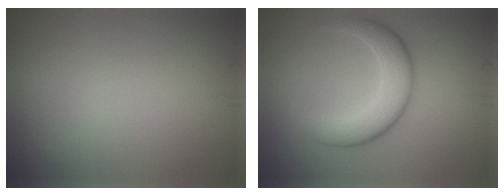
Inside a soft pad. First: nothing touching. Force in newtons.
{"total": 5.5, "press": 5.5, "slide": 0.1}